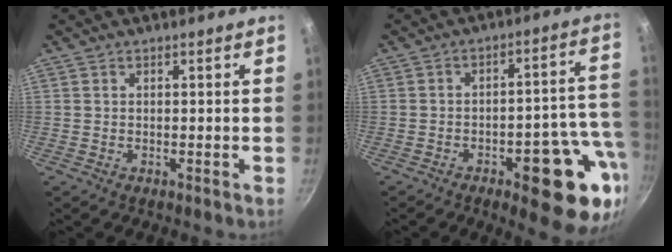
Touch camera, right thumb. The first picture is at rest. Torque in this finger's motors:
{"motor_torque": [2.22, 2.05, 1.31, -1.46, 0.23]}